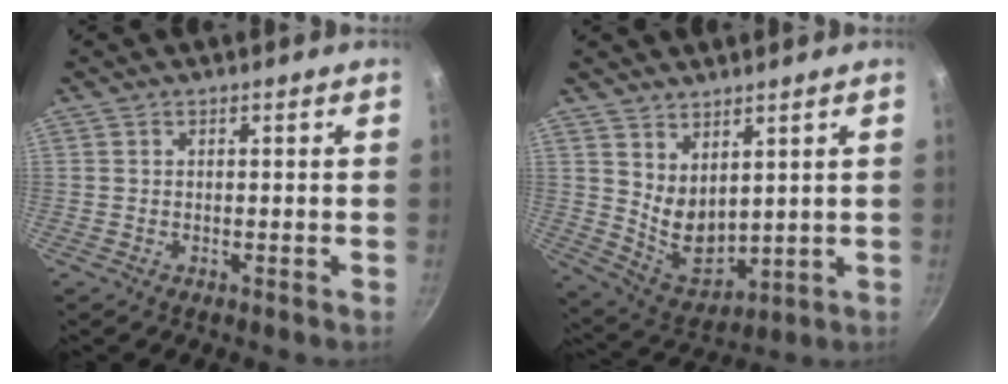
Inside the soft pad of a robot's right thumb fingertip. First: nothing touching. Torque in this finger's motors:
{"motor_torque": [-0.48, 0.69, 0.00, 0.15, 0.06]}